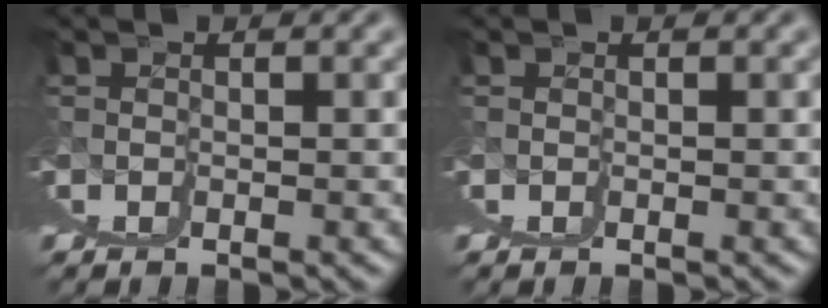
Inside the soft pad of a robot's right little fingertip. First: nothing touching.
{"total": 0.0}